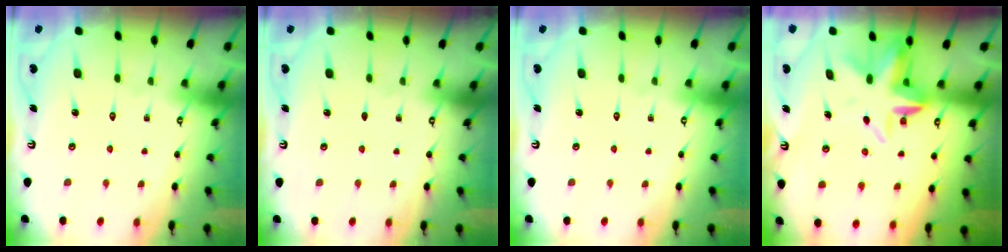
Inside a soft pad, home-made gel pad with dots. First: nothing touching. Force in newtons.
{"total": 0.0}
{"total": 0.0}
{"total": 7.1, "press": 6.9, "slide": 1.4}